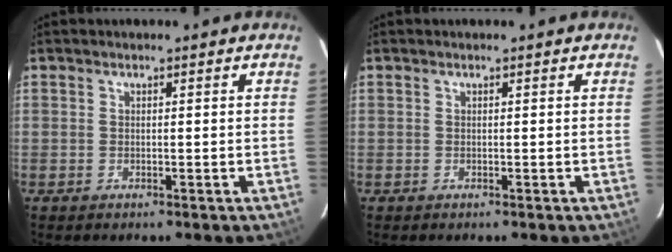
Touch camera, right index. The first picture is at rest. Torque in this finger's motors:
{"motor_torque": [0.02, 0.00, 0.00, 0.00]}